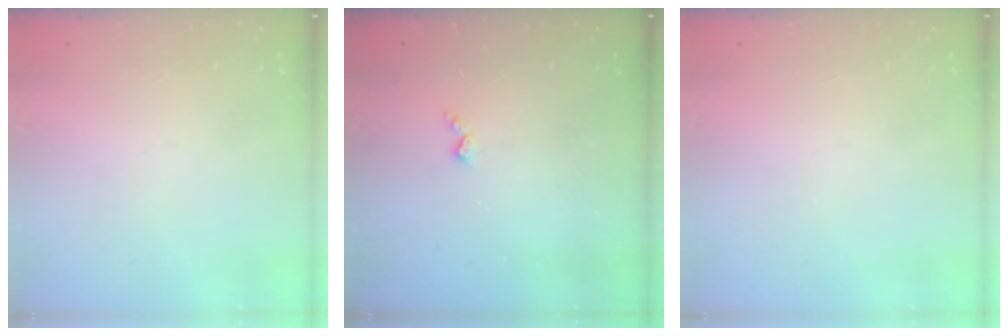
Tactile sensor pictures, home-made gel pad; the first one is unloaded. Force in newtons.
{"total": 2.9, "press": 2.9, "slide": 0.5}
{"total": 0.0}